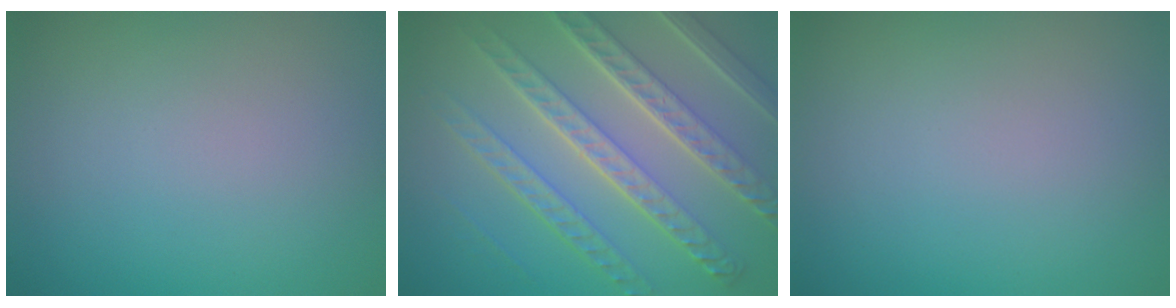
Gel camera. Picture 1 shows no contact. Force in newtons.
{"total": 8.3, "press": 6.2, "slide": 5.5}
{"total": 0.0}